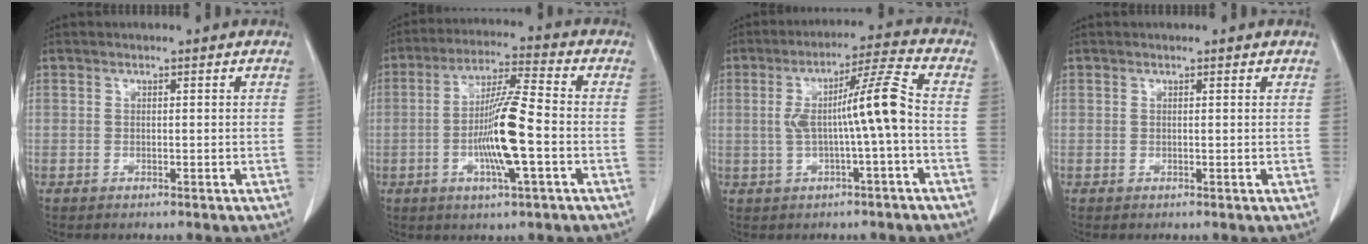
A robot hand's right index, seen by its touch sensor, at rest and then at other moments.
{"total": 11.0, "force": [-2.5, 0.4, 10.8], "torque": [-0.204, -0.004, -0.052]}
{"total": 8.6, "force": [-0.7, -0.6, 8.5], "torque": [-0.148, 0.022, -0.011]}
{"total": 0.6, "force": [0.6, 0.2, 0.1], "torque": [-0.007, 0.001, 0.006]}